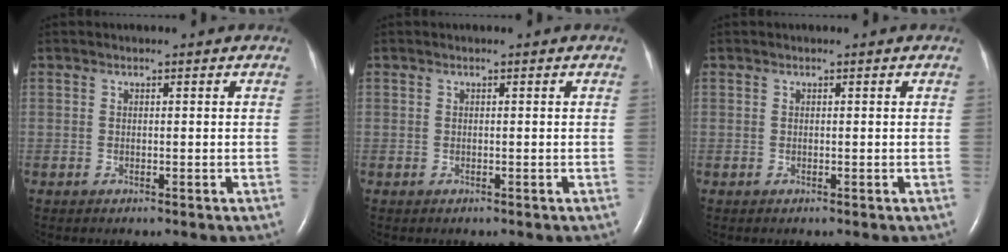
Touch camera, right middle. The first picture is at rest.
{"total": 0.0}
{"total": 0.0}